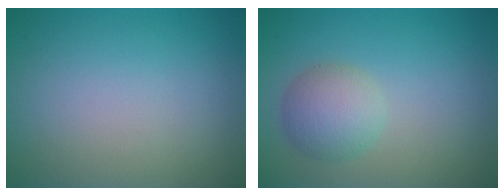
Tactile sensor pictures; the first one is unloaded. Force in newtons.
{"total": 3.3, "press": 3.3, "slide": 0.0}